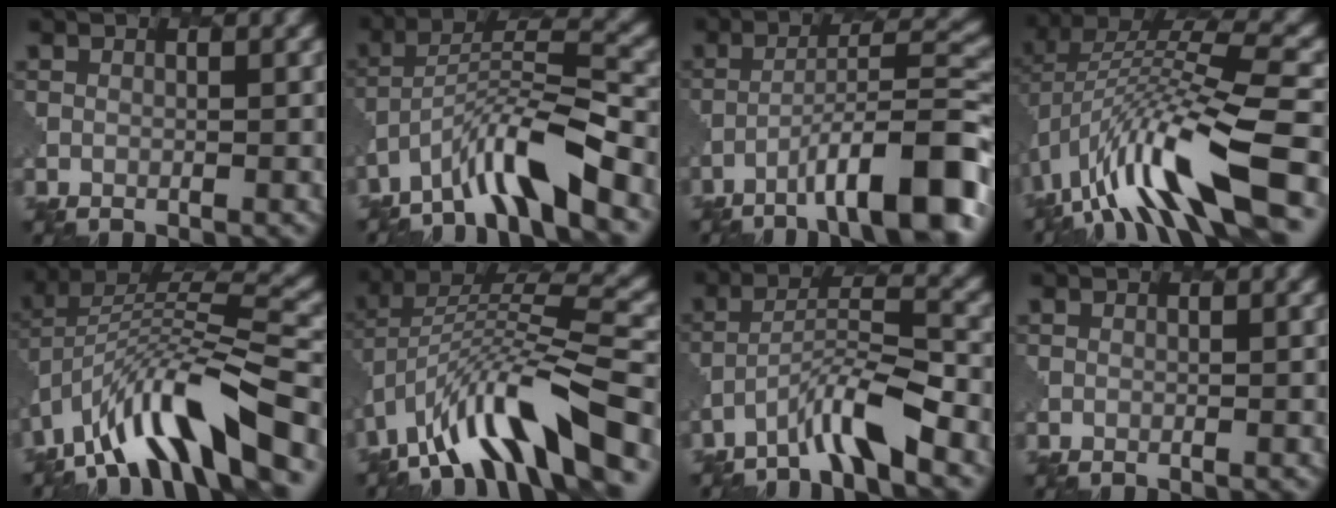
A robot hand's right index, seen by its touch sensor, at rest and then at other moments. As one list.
[{"total": 8.0, "force": [-5.4, 1.3, 5.7], "torque": [-0.094, 0.011, -0.102]}, {"total": 10.8, "force": [-6.5, 2.0, 8.3], "torque": [-0.125, 0.020, -0.101]}, {"total": 11.9, "force": [-4.1, 4.0, 10.4], "torque": [-0.191, 0.016, -0.068]}, {"total": 11.3, "force": [-6.5, 3.2, 8.7], "torque": [-0.141, 0.021, -0.116]}, {"total": 11.3, "force": [-6.2, 3.1, 8.9], "torque": [-0.146, 0.022, -0.111]}, {"total": 5.3, "force": [-3.9, 0.5, 3.6], "torque": [-0.061, 0.010, -0.075]}, {"total": 0.0}]